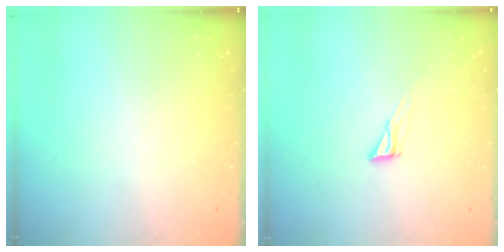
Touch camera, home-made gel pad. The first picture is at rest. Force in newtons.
{"total": 6.5, "press": 6.5, "slide": 0.4}